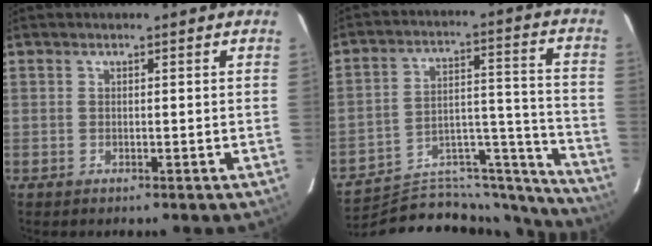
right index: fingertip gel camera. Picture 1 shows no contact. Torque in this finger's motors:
{"motor_torque": [-0.89, -1.25, -0.67, -0.13]}